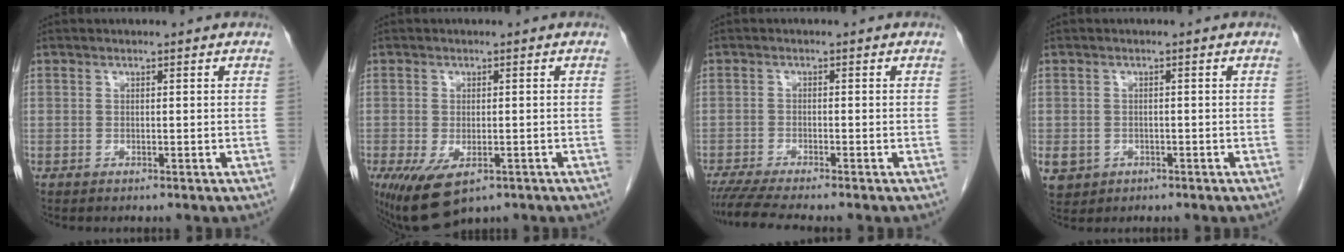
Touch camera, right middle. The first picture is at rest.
{"total": 7.2, "force": [-3.7, 3.3, 5.1], "torque": [-0.091, -0.017, -0.055]}
{"total": 6.2, "force": [-5.4, -0.5, 3.1], "torque": [-0.047, -0.018, -0.093]}
{"total": 7.6, "force": [-3.0, 6.5, 2.6], "torque": [-0.080, -0.003, -0.039]}